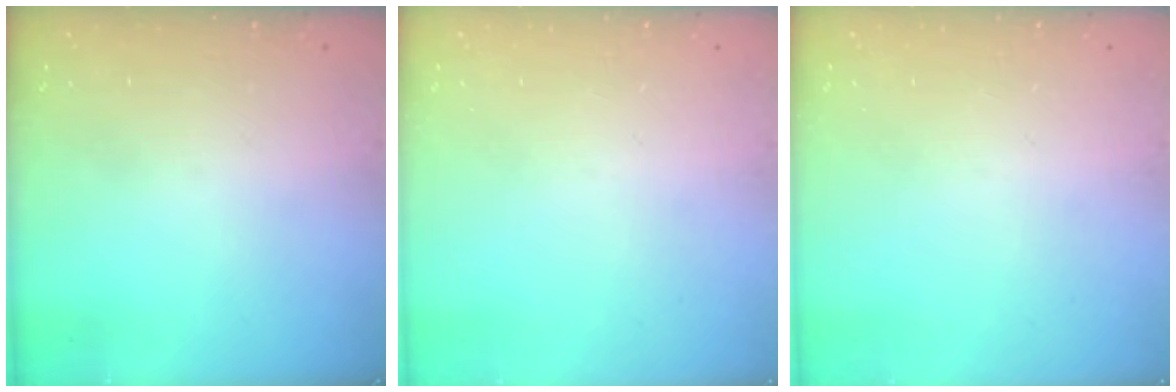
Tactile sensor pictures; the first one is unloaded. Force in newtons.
{"total": 0.0}
{"total": 0.0}